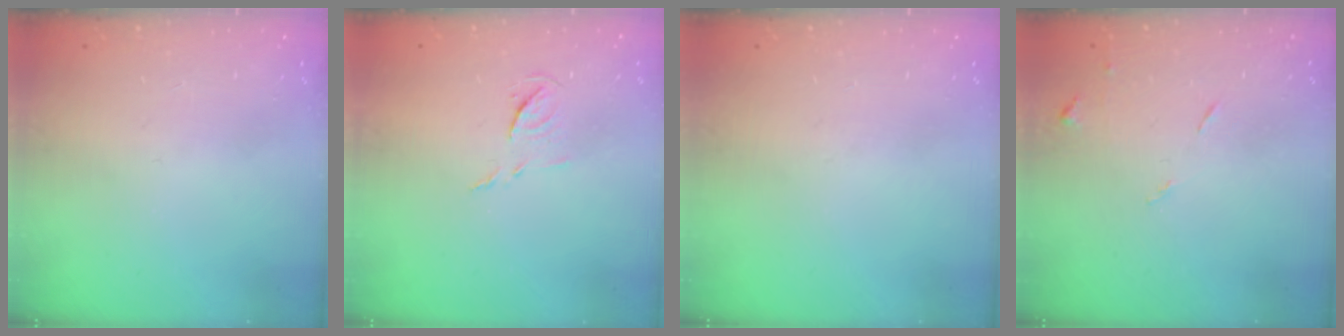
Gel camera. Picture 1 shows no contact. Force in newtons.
{"total": 7.3, "press": 7.3, "slide": 0.5}
{"total": 0.0}
{"total": 5.3, "press": 5.2, "slide": 0.7}